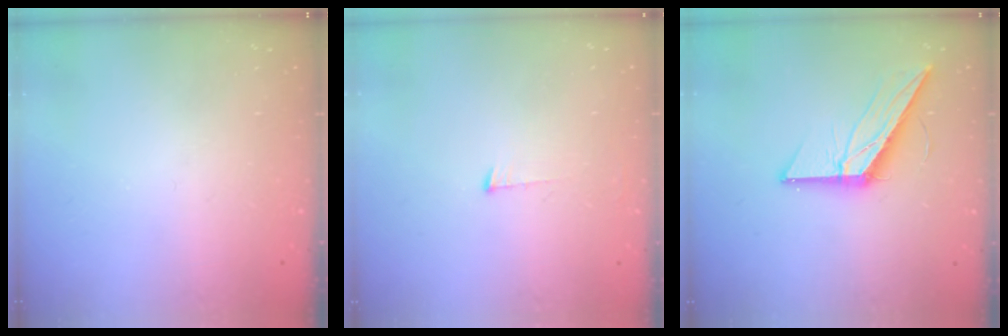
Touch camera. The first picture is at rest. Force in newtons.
{"total": 6.1, "press": 6.1, "slide": 0.4}
{"total": 13.9, "press": 13.9, "slide": 0.5}